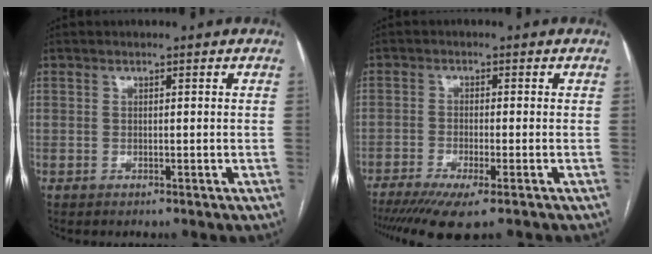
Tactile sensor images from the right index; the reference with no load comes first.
{"total": 9.1, "force": [-6.4, 1.1, 6.4], "torque": [-0.102, -0.020, -0.105]}